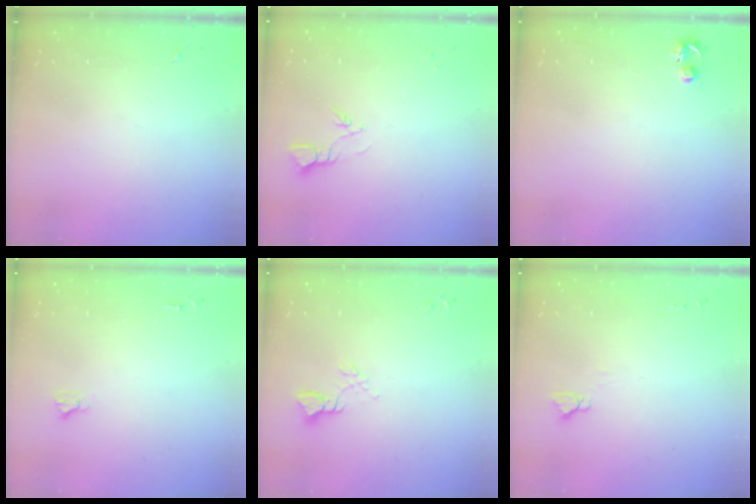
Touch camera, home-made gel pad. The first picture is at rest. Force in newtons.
{"total": 3.0, "press": 3.0, "slide": 0.3}
{"total": 4.7, "press": 4.7, "slide": 0.6}
{"total": 2.5, "press": 2.5, "slide": 0.2}
{"total": 4.4, "press": 4.4, "slide": 0.3}
{"total": 3.6, "press": 3.6, "slide": 0.3}